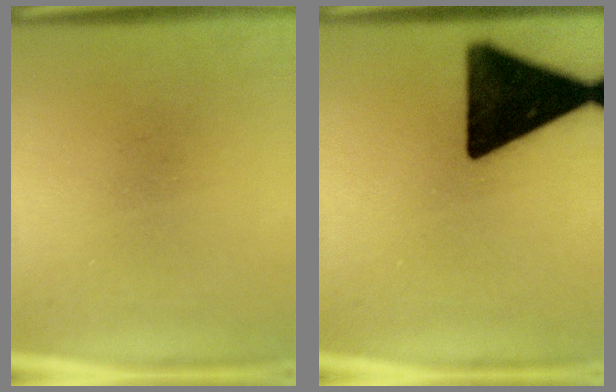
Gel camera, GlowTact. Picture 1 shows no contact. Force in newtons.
{"total": 18.0}